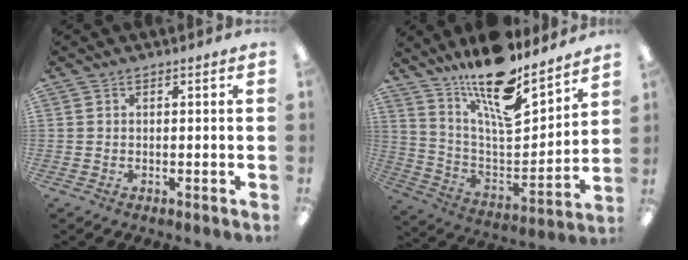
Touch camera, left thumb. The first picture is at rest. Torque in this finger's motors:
{"motor_torque": [2.57, 1.01, 1.60, -1.17, 0.42]}